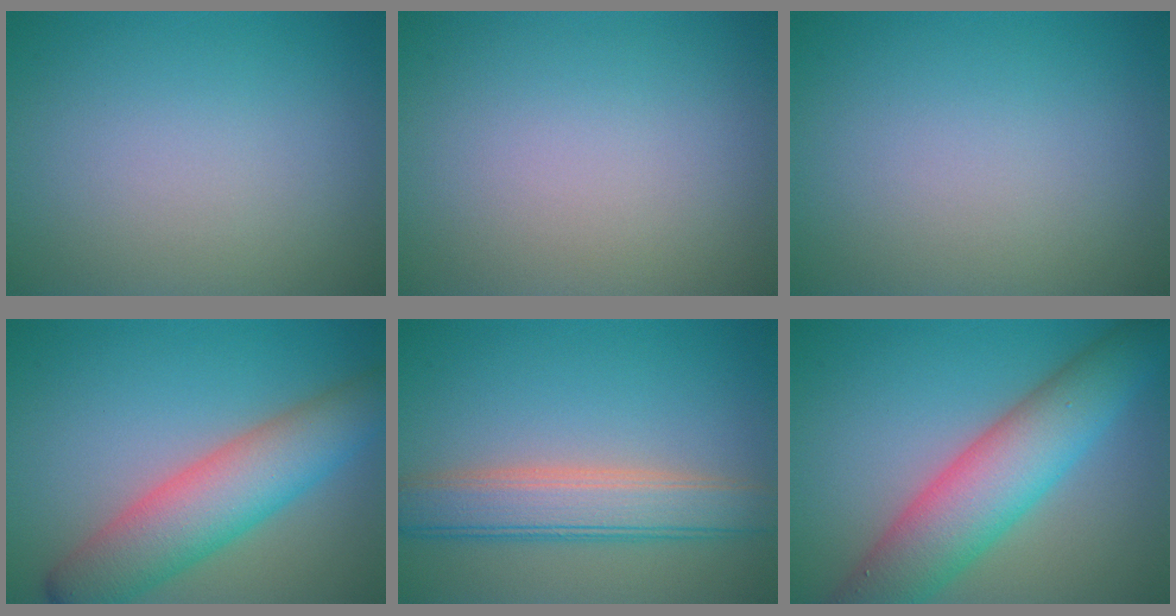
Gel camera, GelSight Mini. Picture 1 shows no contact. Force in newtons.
{"total": 0.0}
{"total": 0.0}
{"total": 7.5, "press": 7.5, "slide": 0.3}
{"total": 5.3, "press": 5.3, "slide": 0.4}
{"total": 8.4, "press": 8.4, "slide": 0.3}